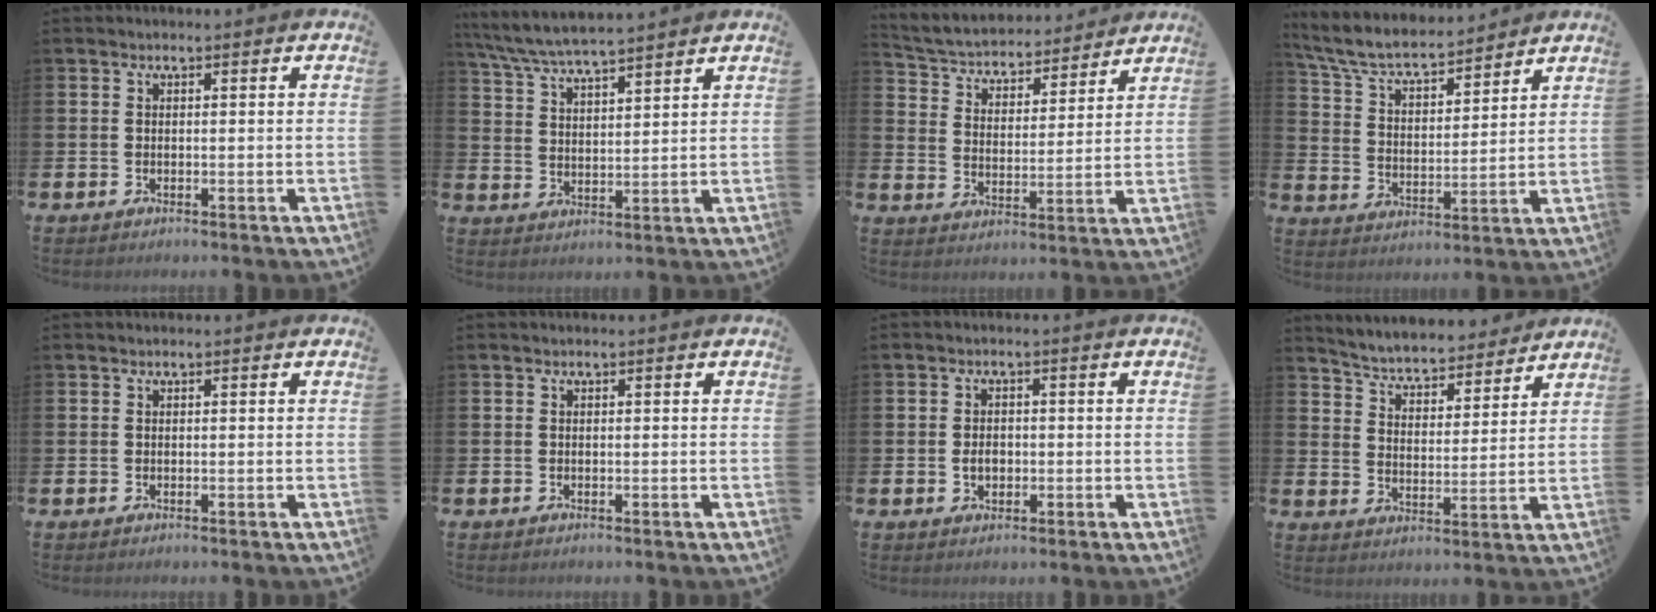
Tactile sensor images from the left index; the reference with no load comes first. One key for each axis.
{"total": 5.9, "fx": 5.7, "fy": 0.3, "fz": 1.6, "tx": -0.053, "ty": -0.030, "tz": 0.102}
{"total": 4.8, "fx": 4.5, "fy": 1.6, "fz": 0.3, "tx": -0.037, "ty": -0.041, "tz": 0.071}
{"total": 7.0, "fx": 6.4, "fy": 1.6, "fz": 2.3, "tx": -0.071, "ty": -0.045, "tz": 0.109}
{"total": 0.0}
{"total": 0.0}
{"total": 2.2, "fx": -0.3, "fy": 1.6, "fz": 1.5, "tx": -0.013, "ty": 0.000, "tz": -0.011}
{"total": 5.2, "fx": 5.1, "fy": 1.1, "fz": 0.6, "tx": -0.036, "ty": -0.045, "tz": 0.083}